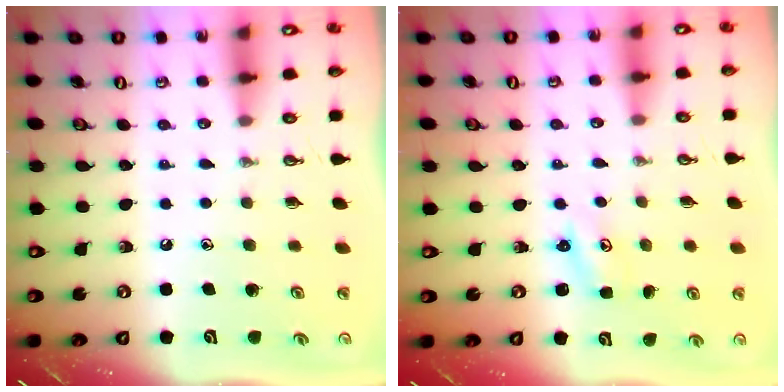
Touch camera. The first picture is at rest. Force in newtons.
{"total": 1.7, "press": 1.7, "slide": 0.3}